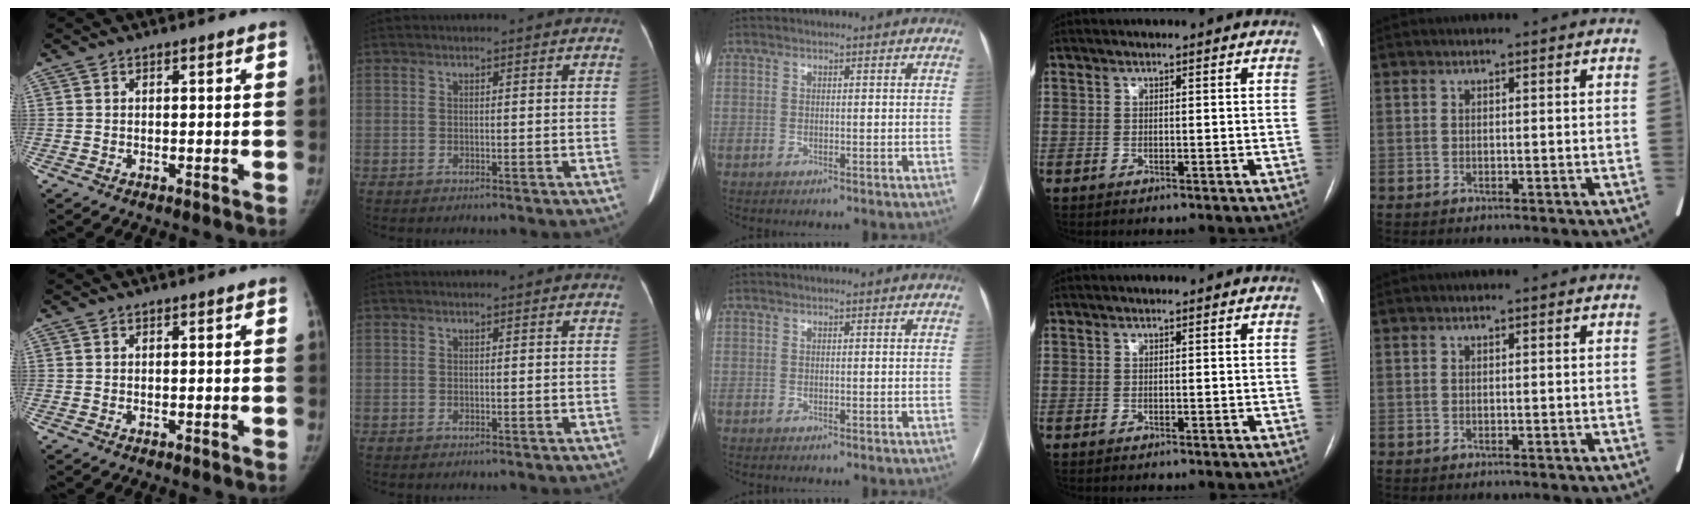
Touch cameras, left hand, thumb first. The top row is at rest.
{}